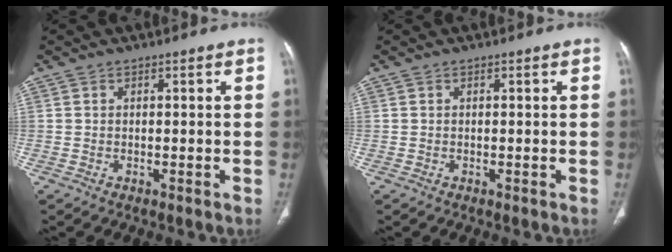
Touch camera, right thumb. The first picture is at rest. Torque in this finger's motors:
{"motor_torque": [-0.34, -0.01, -0.04, -0.37, 0.02]}